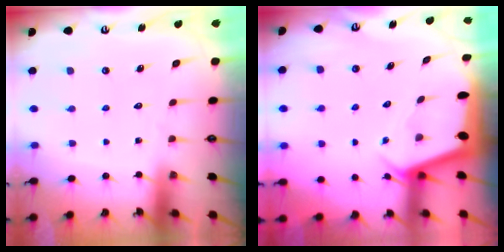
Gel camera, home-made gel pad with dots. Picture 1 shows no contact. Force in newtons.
{"total": 2.5, "press": 2.5, "slide": 0.2}